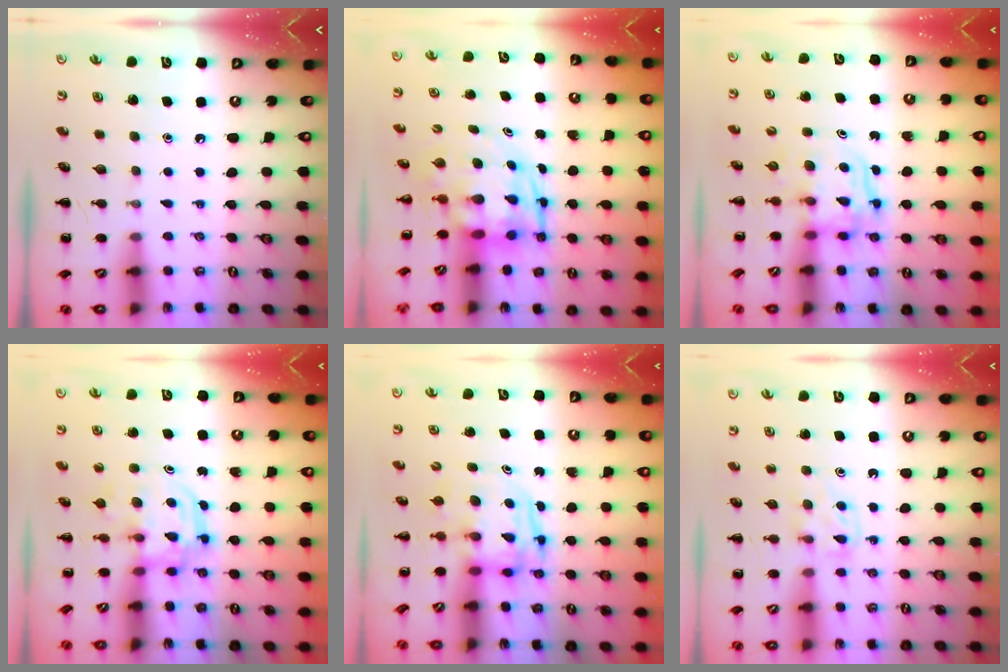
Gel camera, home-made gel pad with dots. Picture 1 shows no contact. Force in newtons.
{"total": 4.7, "press": 4.3, "slide": 1.8}
{"total": 3.4, "press": 3.3, "slide": 0.3}
{"total": 2.9, "press": 2.9, "slide": 0.3}
{"total": 3.9, "press": 3.9, "slide": 0.4}
{"total": 3.6, "press": 3.3, "slide": 1.3}